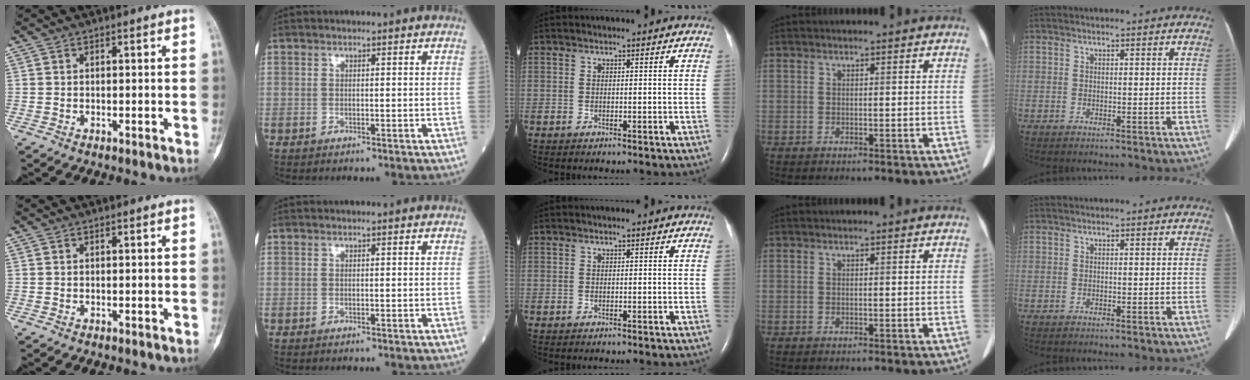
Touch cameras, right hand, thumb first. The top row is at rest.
{}